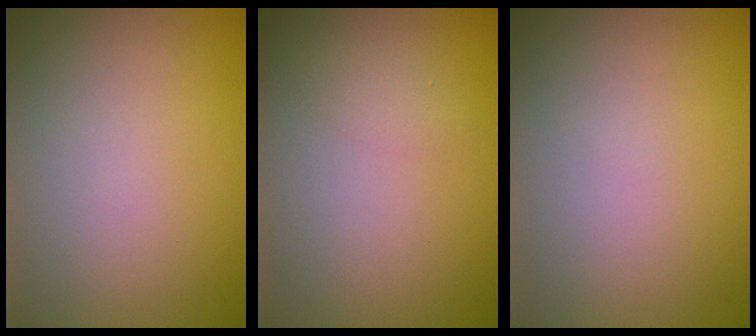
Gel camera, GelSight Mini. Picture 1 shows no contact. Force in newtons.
{"total": 0.9, "press": 0.9, "slide": 0.1}
{"total": 0.0}